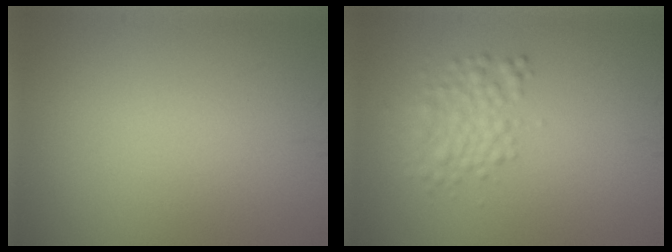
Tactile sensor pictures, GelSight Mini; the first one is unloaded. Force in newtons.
{"total": 2.9, "press": 2.9, "slide": 0.0}